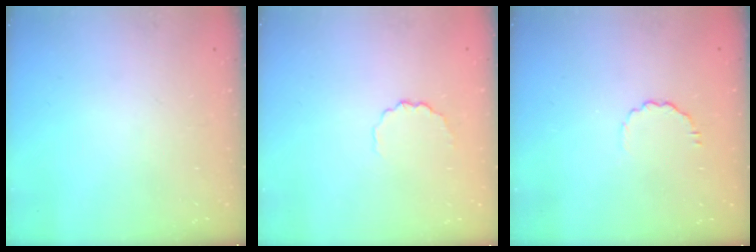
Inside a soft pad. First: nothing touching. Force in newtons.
{"total": 4.2, "press": 3.9, "slide": 1.4}
{"total": 3.5, "press": 3.2, "slide": 1.4}